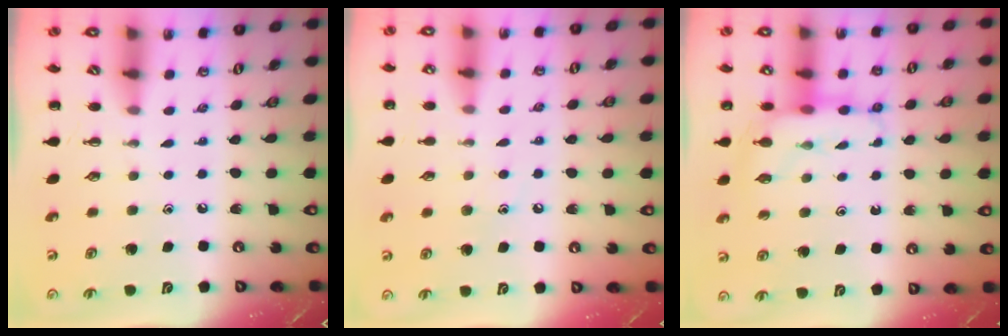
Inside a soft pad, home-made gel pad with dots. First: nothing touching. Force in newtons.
{"total": 7.7, "press": 7.4, "slide": 1.8}
{"total": 10.1, "press": 10.0, "slide": 1.7}